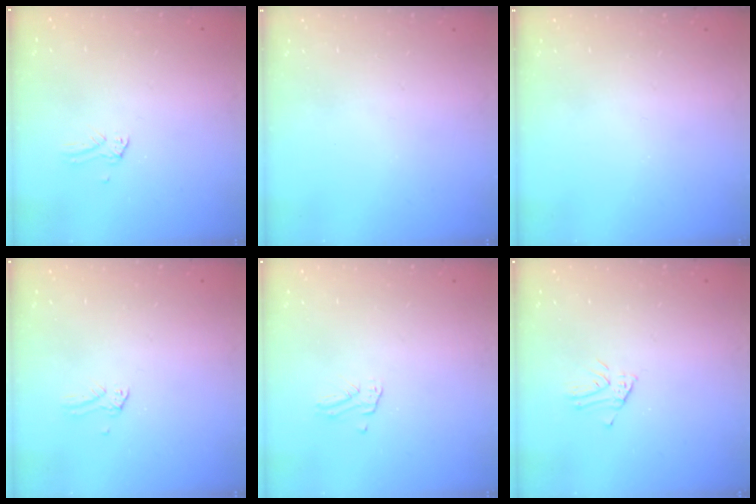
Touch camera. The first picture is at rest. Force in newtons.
{"total": 0.0}
{"total": 0.0}
{"total": 0.0}
{"total": 1.8, "press": 1.8, "slide": 0.1}
{"total": 2.9, "press": 2.9, "slide": 0.2}